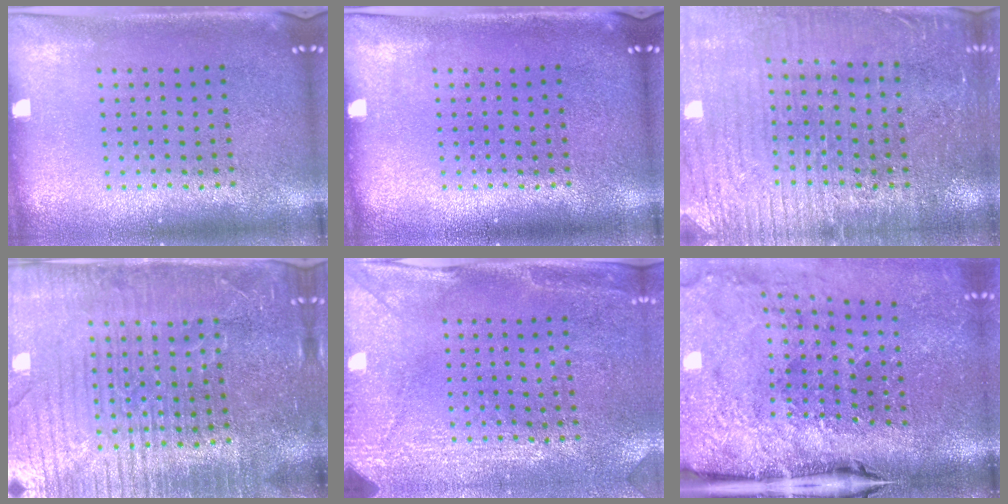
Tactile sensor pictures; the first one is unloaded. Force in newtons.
{"total": 0.0}
{"total": 3.1, "press": 3.0, "slide": 0.9}
{"total": 4.9, "press": 4.5, "slide": 1.9}
{"total": 3.0, "press": 2.8, "slide": 1.0}
{"total": 4.7, "press": 3.6, "slide": 2.9}